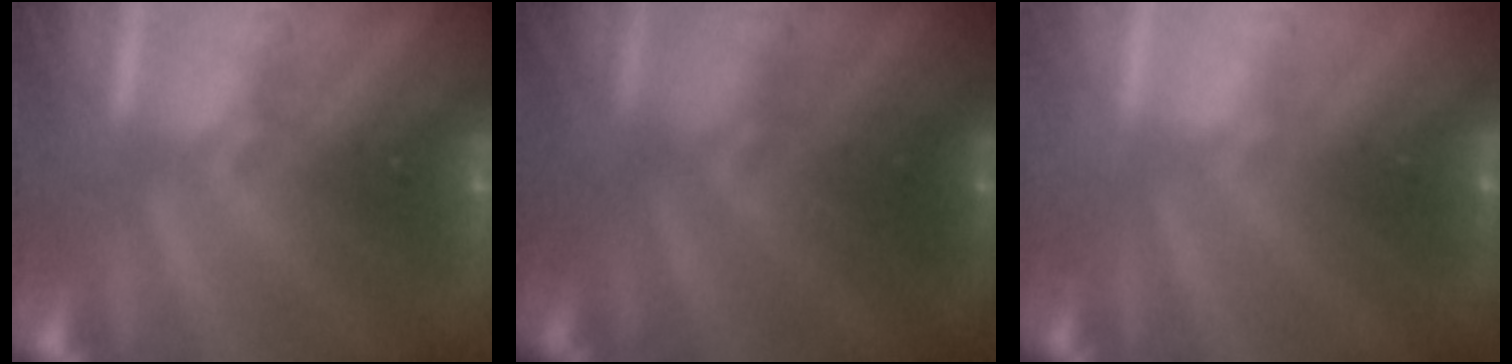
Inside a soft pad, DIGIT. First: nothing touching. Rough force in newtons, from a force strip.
{"total": 2.0}
{"total": 3.0}